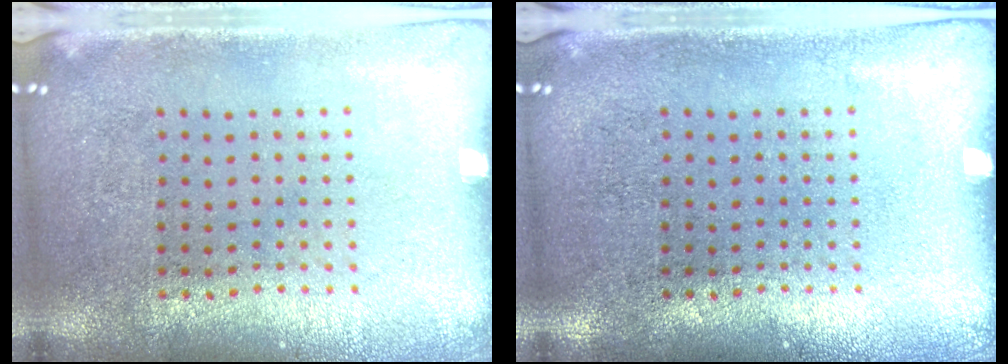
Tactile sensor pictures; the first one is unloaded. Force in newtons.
{"total": 0.0}